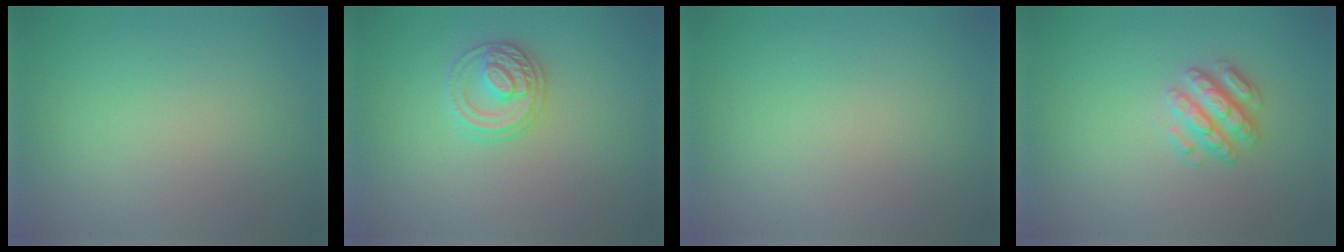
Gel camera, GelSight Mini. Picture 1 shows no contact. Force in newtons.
{"total": 2.7, "press": 2.6, "slide": 0.5}
{"total": 0.0}
{"total": 2.8, "press": 2.7, "slide": 0.6}